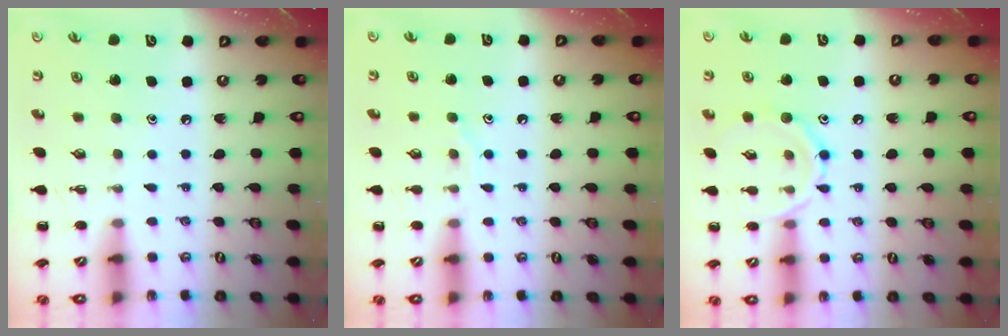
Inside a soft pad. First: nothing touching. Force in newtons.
{"total": 6.4, "press": 6.4, "slide": 0.9}
{"total": 10.7, "press": 10.6, "slide": 0.6}